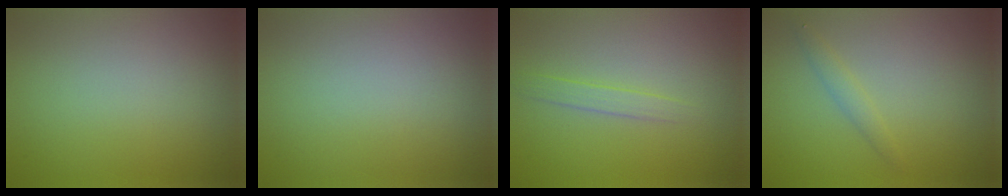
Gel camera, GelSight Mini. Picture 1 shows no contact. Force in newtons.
{"total": 0.0}
{"total": 1.4, "press": 1.4, "slide": 0.1}
{"total": 1.3, "press": 1.3, "slide": 0.0}